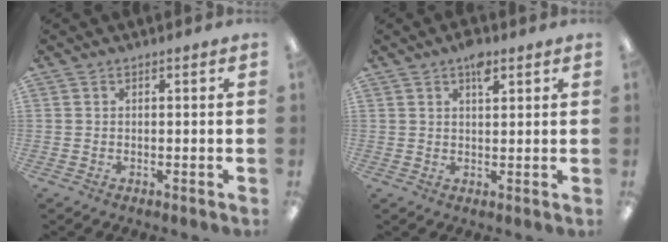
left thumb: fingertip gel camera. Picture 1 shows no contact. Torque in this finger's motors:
{"motor_torque": [3.63, 0.13, 0.85, -0.22, 0.08]}